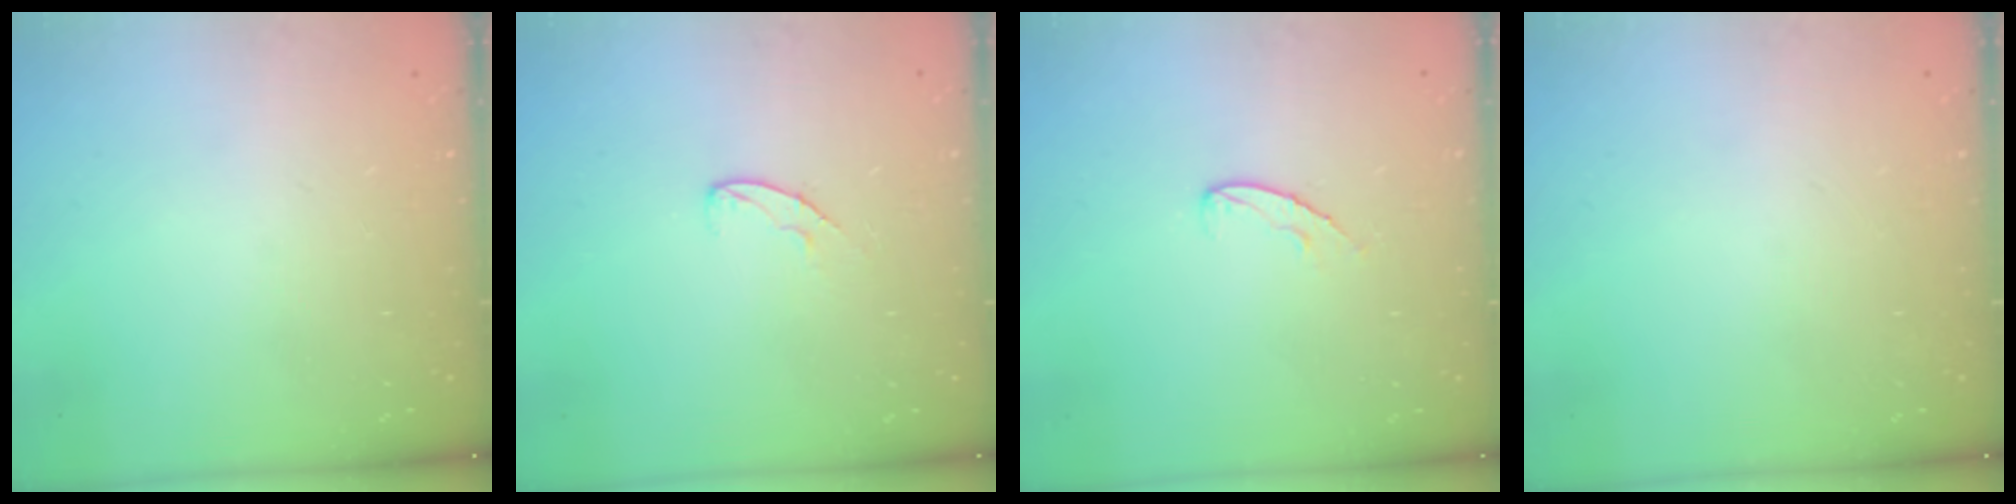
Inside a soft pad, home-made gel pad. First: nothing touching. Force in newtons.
{"total": 7.0, "press": 7.0, "slide": 0.6}
{"total": 5.8, "press": 5.8, "slide": 0.6}
{"total": 0.0}